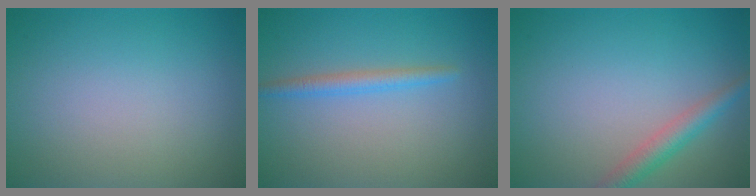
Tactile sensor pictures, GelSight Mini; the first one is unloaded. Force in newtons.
{"total": 1.8, "press": 1.8, "slide": 0.2}
{"total": 2.7, "press": 2.7, "slide": 0.1}